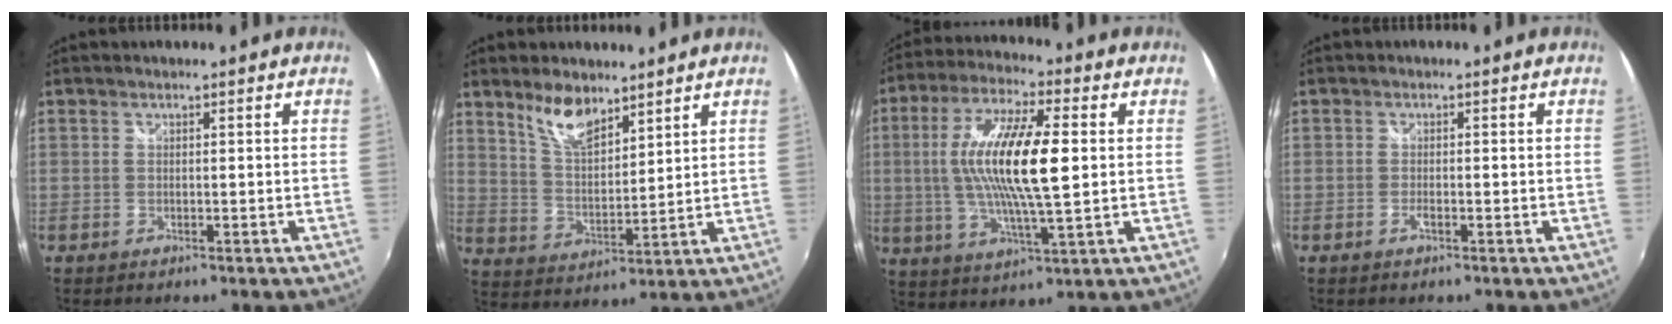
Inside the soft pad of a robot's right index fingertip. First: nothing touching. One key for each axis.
{"total": 8.5, "fx": 6.2, "fy": 3.3, "fz": 4.8, "tx": -0.085, "ty": 0.005, "tz": 0.122}
{"total": 16.6, "fx": 1.4, "fy": 3.5, "fz": 16.1, "tx": -0.305, "ty": 0.003, "tz": 0.022}
{"total": 1.0, "fx": -0.6, "fy": 0.4, "fz": 0.8, "tx": -0.017, "ty": -0.002, "tz": -0.011}